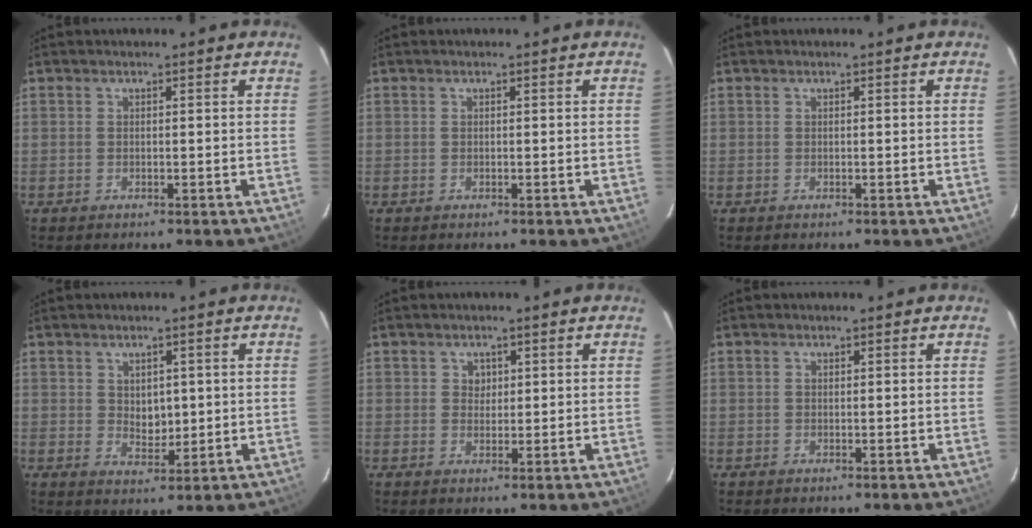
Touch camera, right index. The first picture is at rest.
{"total": 0.0}
{"total": 0.0}
{"total": 4.1, "force": [0.7, 3.0, 2.7], "torque": [-0.039, -0.002, 0.018]}
{"total": 1.8, "force": [0.6, 1.7, 0.3], "torque": [-0.001, 0.006, 0.010]}
{"total": 0.0}